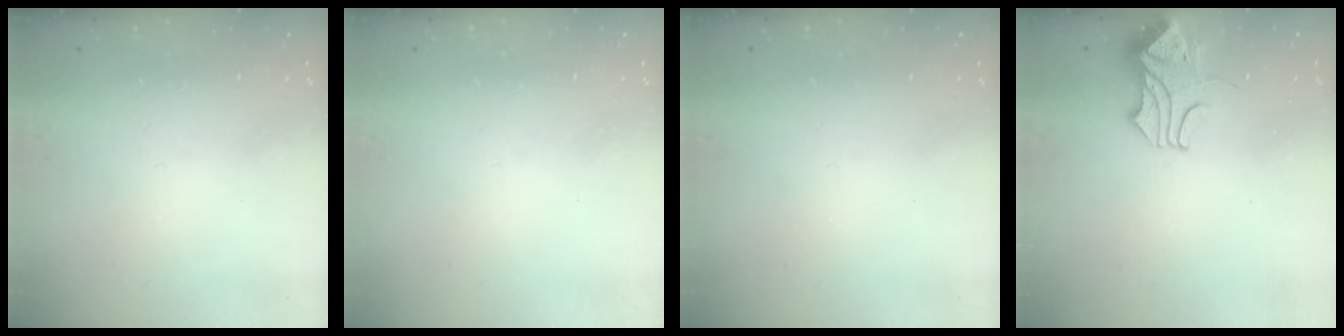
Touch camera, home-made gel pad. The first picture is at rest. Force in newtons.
{"total": 0.0}
{"total": 0.0}
{"total": 1.8, "press": 1.6, "slide": 0.7}